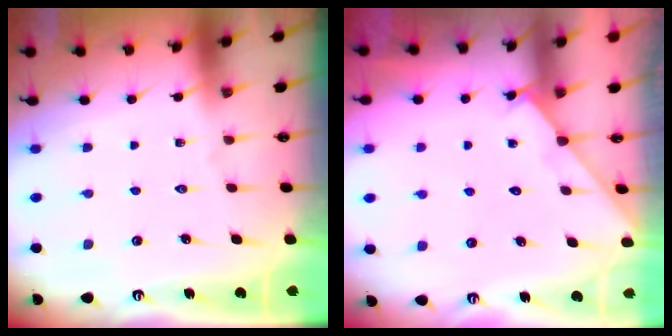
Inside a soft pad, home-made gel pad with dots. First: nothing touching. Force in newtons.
{"total": 2.3, "press": 2.3, "slide": 0.4}